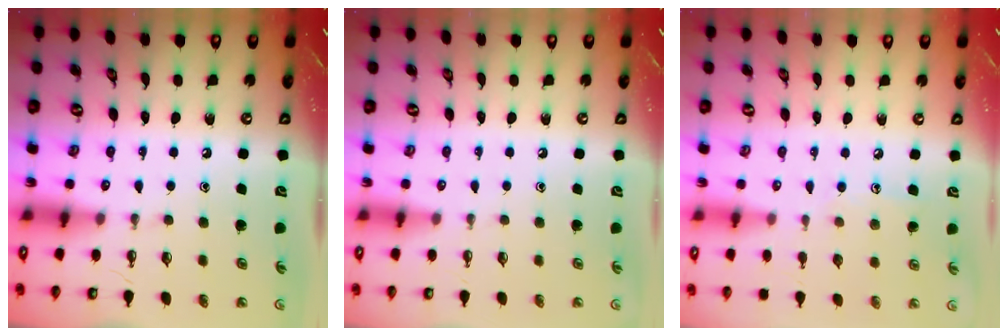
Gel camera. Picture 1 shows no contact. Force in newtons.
{"total": 0.0}
{"total": 6.0, "press": 6.0, "slide": 0.5}